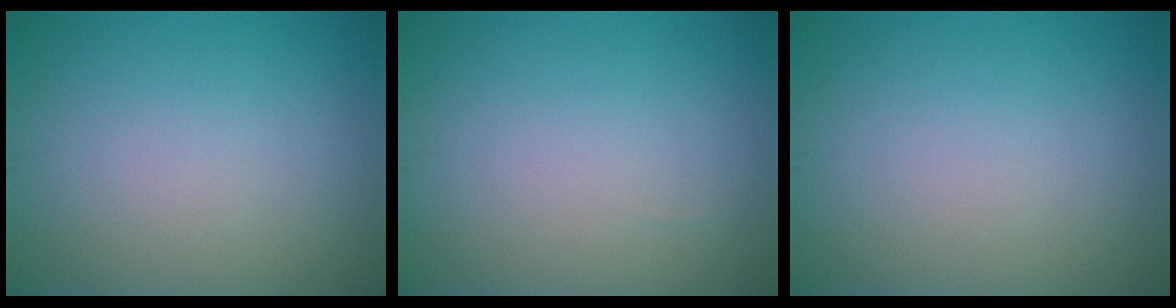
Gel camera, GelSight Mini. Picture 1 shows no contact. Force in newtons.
{"total": 0.0}
{"total": 0.0}